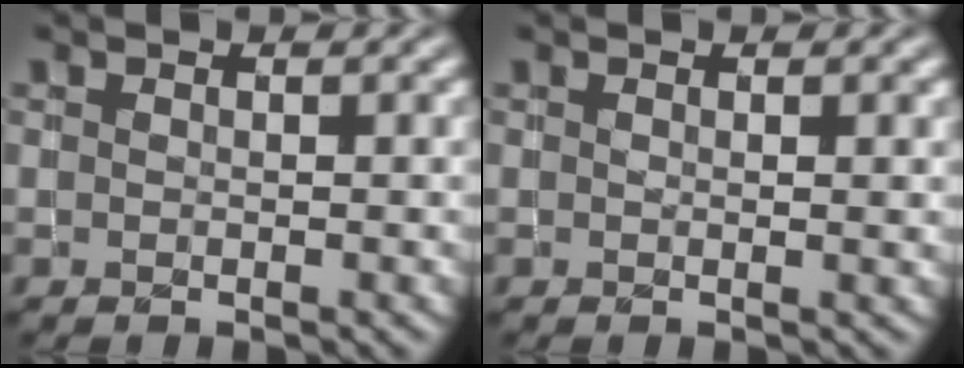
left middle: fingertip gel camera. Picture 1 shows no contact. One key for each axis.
{"total": 0.9, "fx": 0.3, "fy": 0.3, "fz": 0.8, "tx": -0.007, "ty": 0.001, "tz": 0.004}